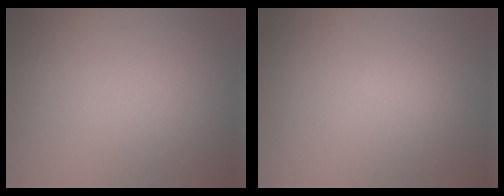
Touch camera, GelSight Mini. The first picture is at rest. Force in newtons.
{"total": 1.0, "press": 1.0, "slide": 0.0}